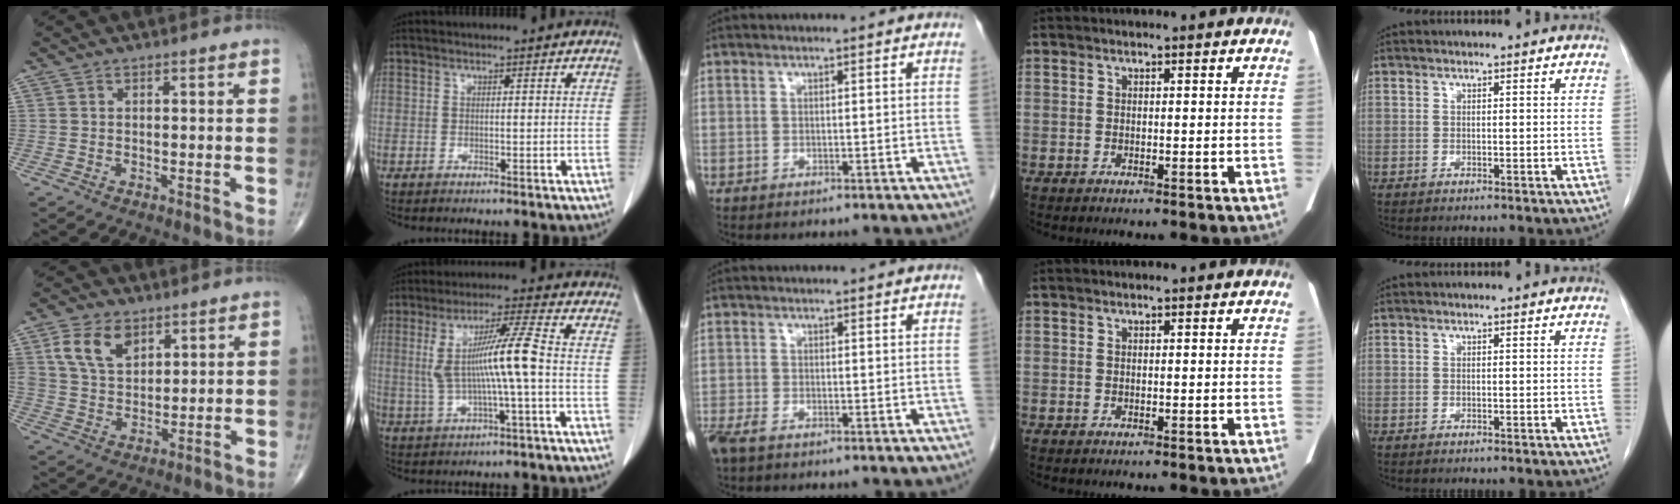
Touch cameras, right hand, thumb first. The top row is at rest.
{"thumb": {"total": 9.6, "force": [4.6, 6.2, 5.7], "torque": [-0.090, -0.014, 0.090]}, "index": {"total": 9.4, "force": [-0.1, -0.4, 9.4], "torque": [-0.183, 0.011, 0.001]}, "middle": {"total": 3.5, "force": [-2.4, 1.3, 2.1], "torque": [-0.052, -0.009, -0.044]}}